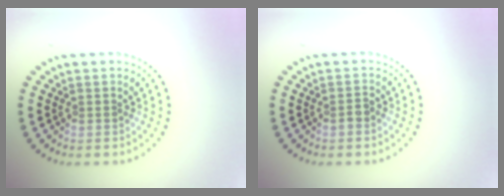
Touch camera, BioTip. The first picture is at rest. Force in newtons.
{"total": 0.9, "press": 0.8, "slide": 0.4}